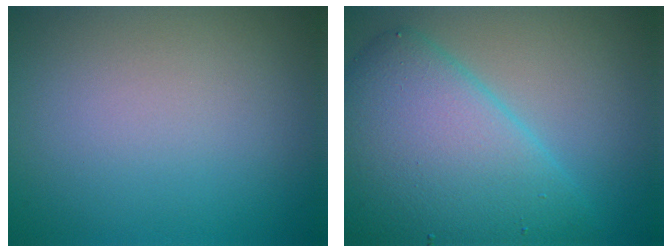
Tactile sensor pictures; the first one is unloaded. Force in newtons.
{"total": 9.8, "press": 9.8, "slide": 0.3}